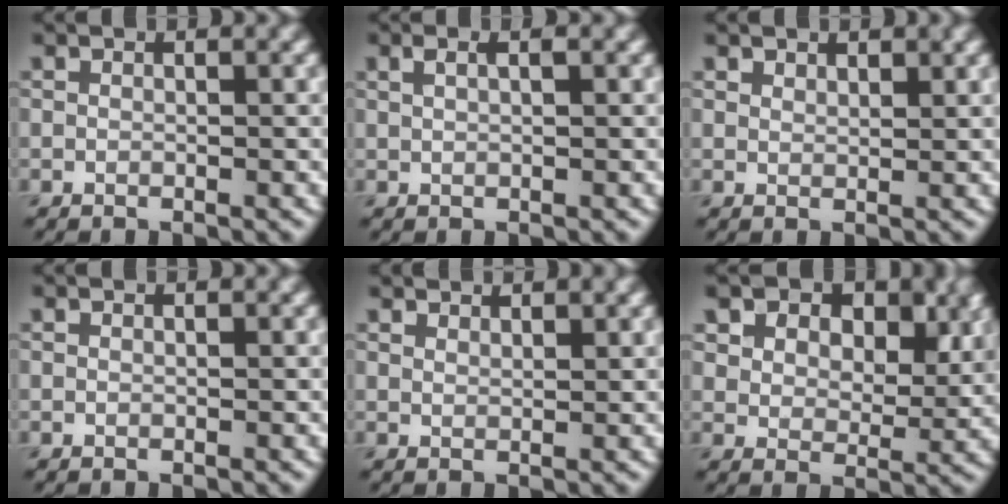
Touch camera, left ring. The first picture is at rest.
{"total": 1.4, "force": [0.7, 0.4, 1.2], "torque": [-0.021, -0.002, 0.014]}
{"total": 1.3, "force": [1.2, 0.5, 0.3], "torque": [-0.007, -0.002, 0.020]}
{"total": 0.0}
{"total": 2.2, "force": [2.1, 0.4, 0.6], "torque": [-0.008, -0.002, 0.031]}
{"total": 9.9, "force": [5.7, 6.1, 5.3], "torque": [-0.091, 0.001, 0.093]}